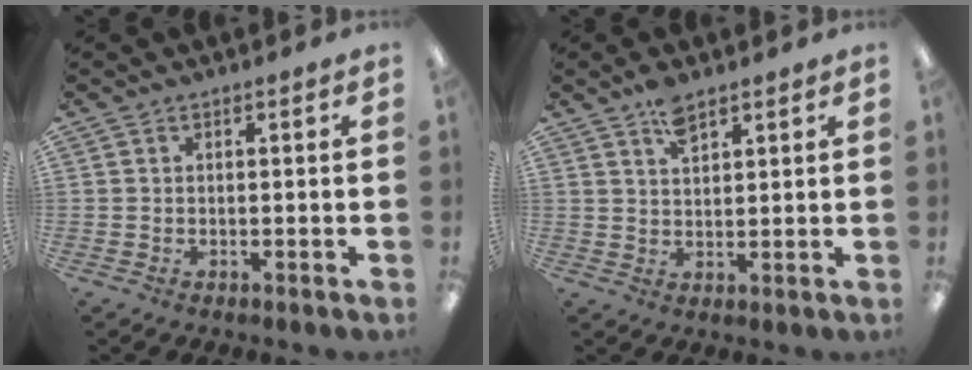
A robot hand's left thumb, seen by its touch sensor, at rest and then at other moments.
{"total": 5.0, "force": [3.6, 2.2, 2.7], "torque": [-0.046, -0.010, 0.063]}